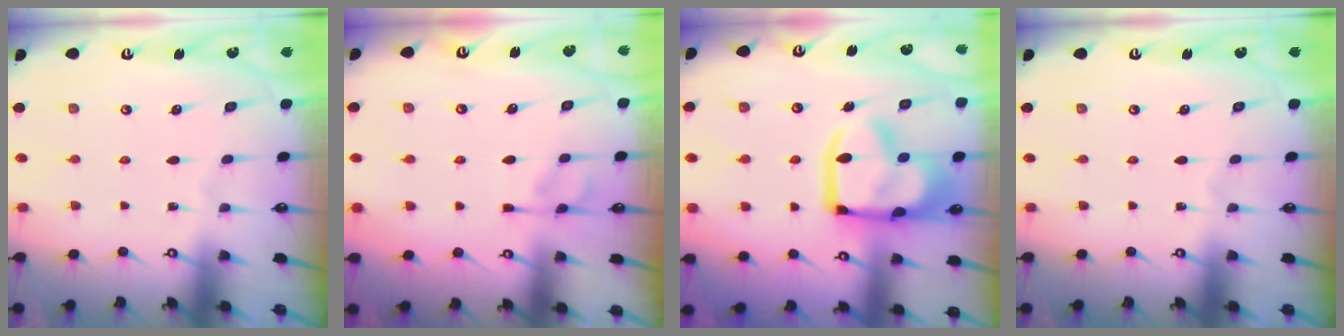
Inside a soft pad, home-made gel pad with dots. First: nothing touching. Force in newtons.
{"total": 4.9, "press": 4.9, "slide": 0.5}
{"total": 19.4, "press": 19.3, "slide": 2.1}
{"total": 0.0}